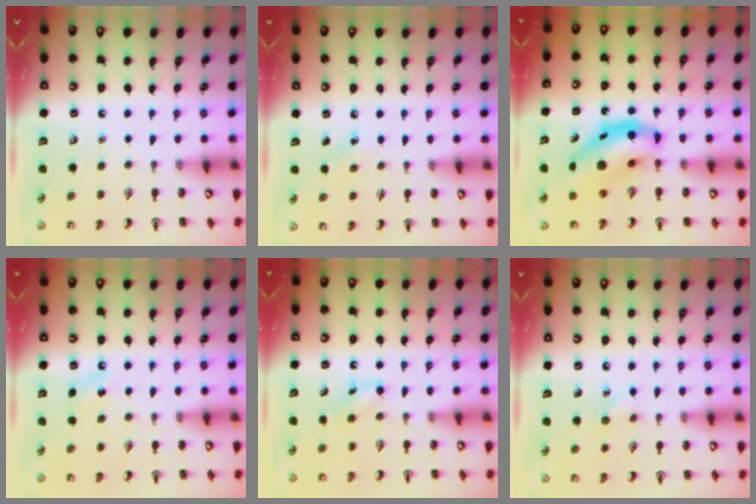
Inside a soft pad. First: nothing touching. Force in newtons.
{"total": 4.2, "press": 3.9, "slide": 1.5}
{"total": 9.7, "press": 9.3, "slide": 2.7}
{"total": 3.3, "press": 3.1, "slide": 1.2}
{"total": 4.3, "press": 4.0, "slide": 1.4}
{"total": 5.2, "press": 5.0, "slide": 1.6}